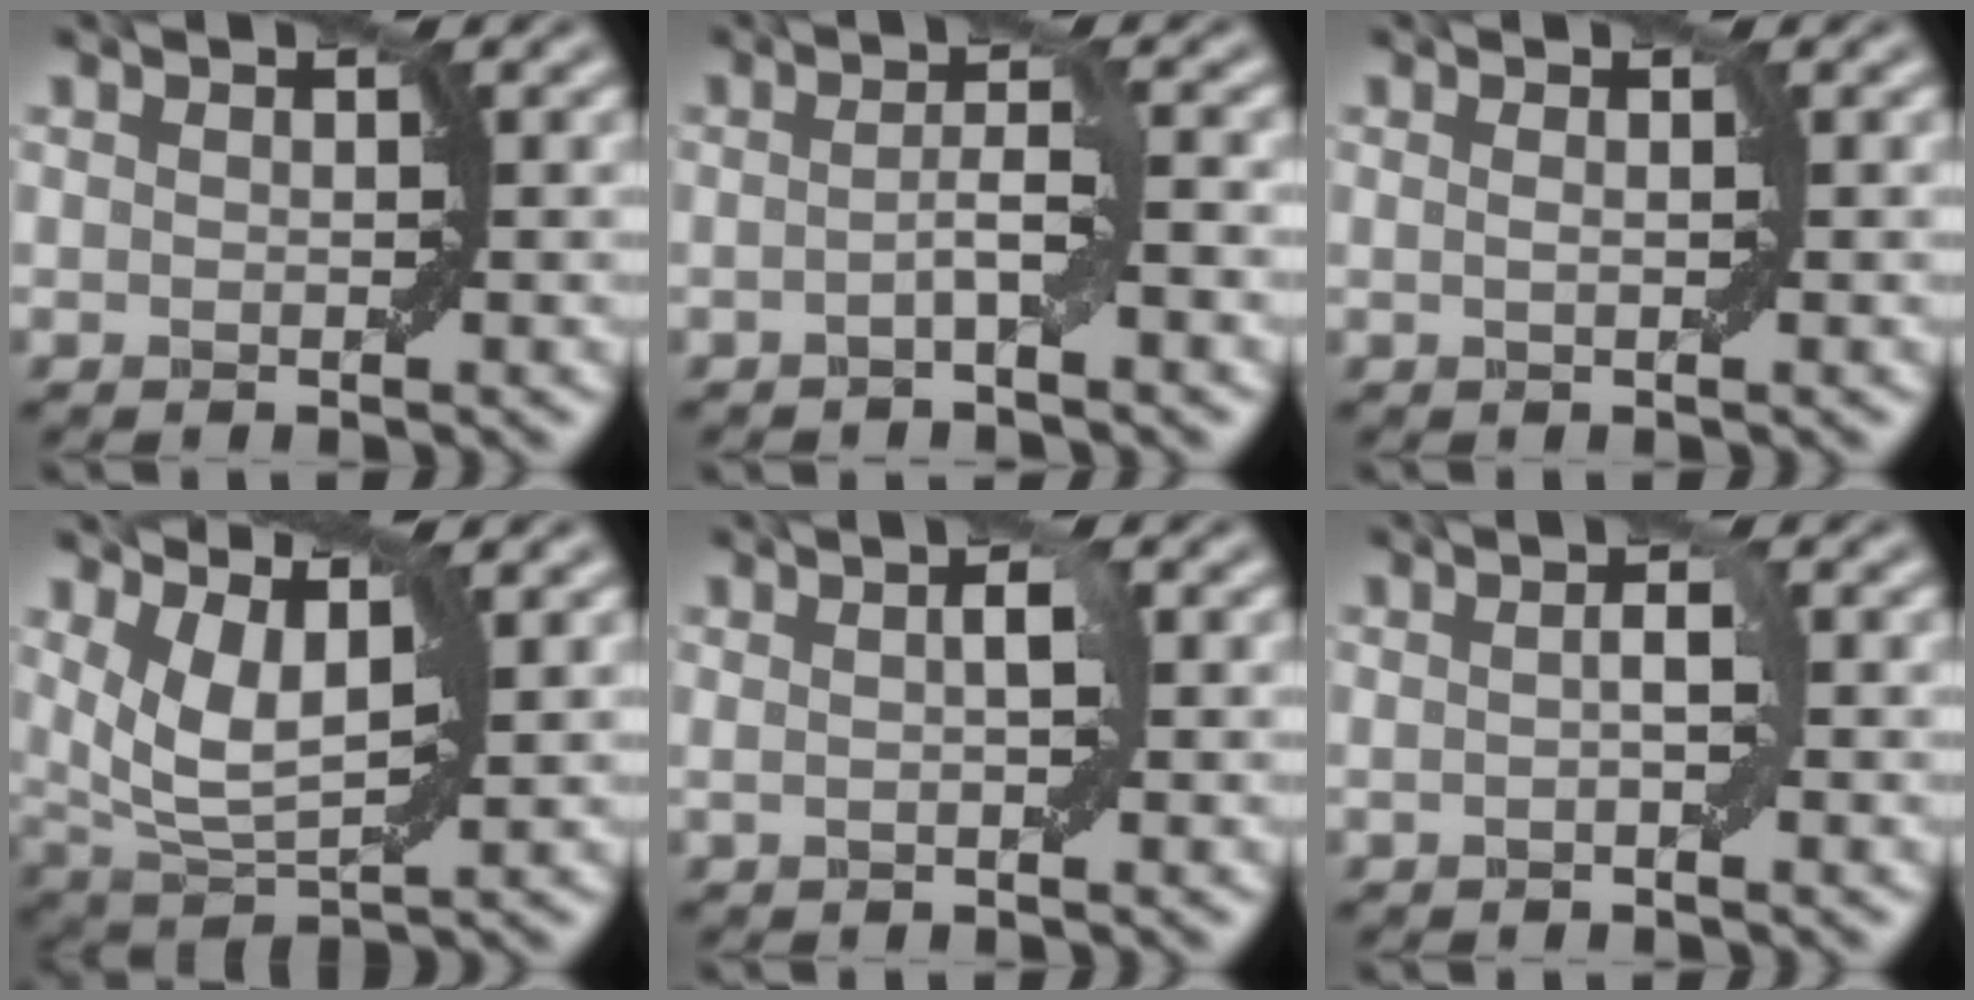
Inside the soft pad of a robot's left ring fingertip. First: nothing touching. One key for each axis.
{"total": 2.4, "fx": -0.7, "fy": 0.0, "fz": 2.2, "tx": -0.041, "ty": 0.007, "tz": -0.017}
{"total": 0.6, "fx": 0.1, "fy": 0.0, "fz": 0.6, "tx": -0.011, "ty": 0.004, "tz": 0.002}
{"total": 4.6, "fx": 2.4, "fy": 1.9, "fz": 3.5, "tx": -0.080, "ty": -0.007, "tz": 0.052}
{"total": 2.0, "fx": 0.4, "fy": 0.2, "fz": 1.9, "tx": -0.025, "ty": 0.005, "tz": 0.003}
{"total": 1.6, "fx": 0.0, "fy": 0.1, "fz": 1.6, "tx": -0.028, "ty": 0.005, "tz": 0.000}